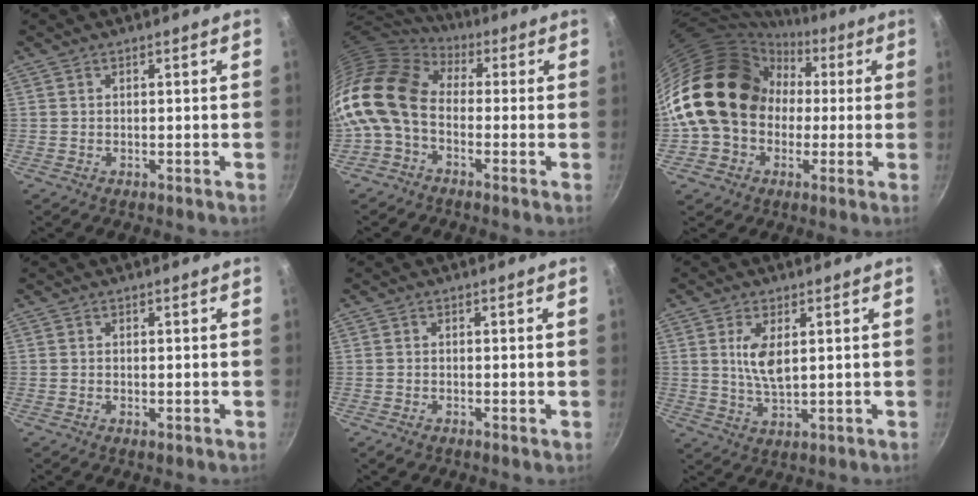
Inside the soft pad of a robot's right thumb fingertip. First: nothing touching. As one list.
[{"total": 13.8, "force": [-1.2, 9.6, 9.8], "torque": [-0.175, 0.027, -0.044]}, {"total": 20.6, "force": [0.3, 17.3, 11.3], "torque": [-0.180, 0.060, 0.007]}, {"total": 0.6, "force": [-0.1, 0.3, 0.5], "torque": [-0.009, -0.001, -0.002]}, {"total": 0.9, "force": [-0.4, 0.4, 0.7], "torque": [-0.016, 0.001, -0.012]}, {"total": 6.4, "force": [1.6, 2.8, 5.5], "torque": [-0.101, -0.014, 0.034]}]